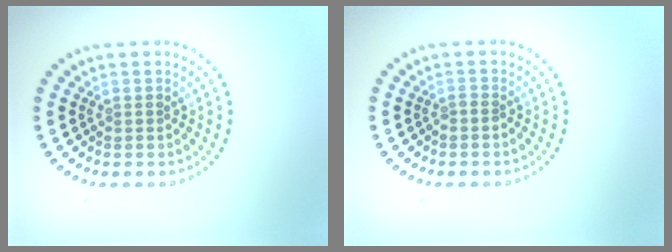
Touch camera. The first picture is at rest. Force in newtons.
{"total": 0.7, "press": 0.3, "slide": 0.6}